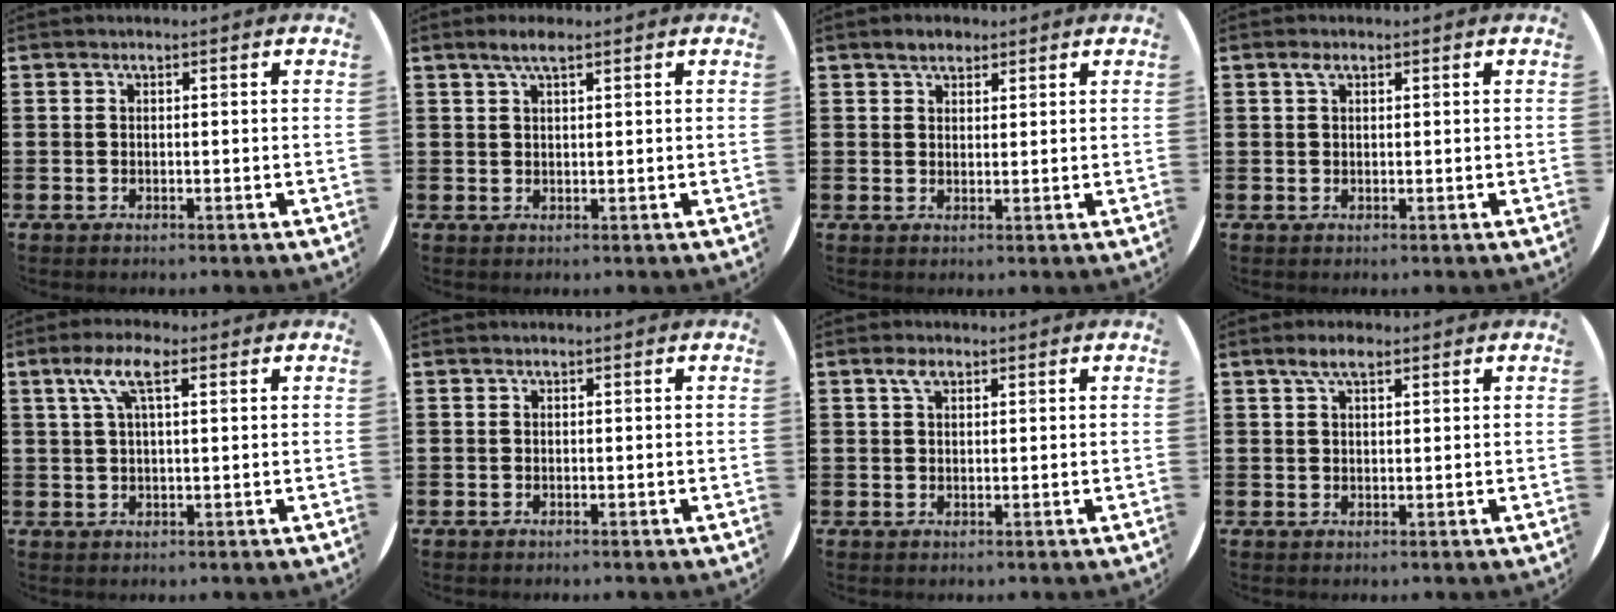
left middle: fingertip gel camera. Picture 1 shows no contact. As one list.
[{"total": 2.7, "force": [1.8, 0.6, 1.9], "torque": [-0.041, 0.007, 0.031]}, {"total": 2.3, "force": [1.9, 1.1, 0.6], "torque": [0.001, -0.003, 0.033]}, {"total": 1.2, "force": [0.6, 0.7, 0.8], "torque": [-0.009, 0.002, 0.009]}, {"total": 5.3, "force": [2.4, 1.6, 4.4], "torque": [-0.095, 0.011, 0.041]}, {"total": 0.0}, {"total": 2.1, "force": [1.3, 1.1, 1.3], "torque": [-0.021, 0.002, 0.021]}, {"total": 3.2, "force": [2.2, 1.1, 2.1], "torque": [-0.036, 0.004, 0.036]}]